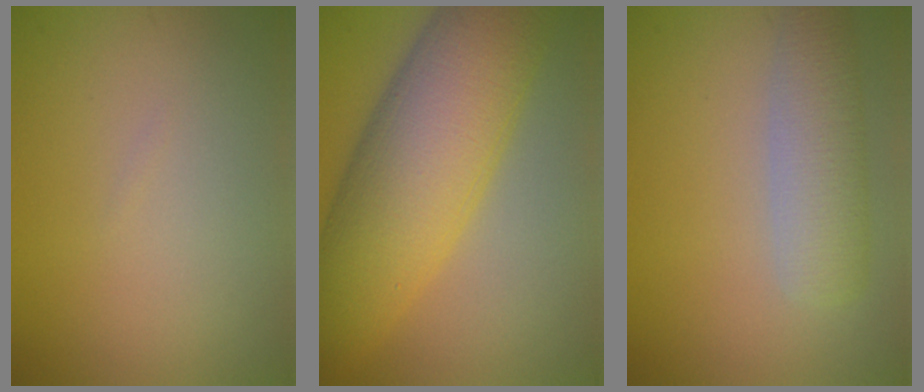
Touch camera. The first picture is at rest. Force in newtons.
{"total": 12.2, "press": 12.2, "slide": 0.1}
{"total": 4.2, "press": 4.2, "slide": 0.2}